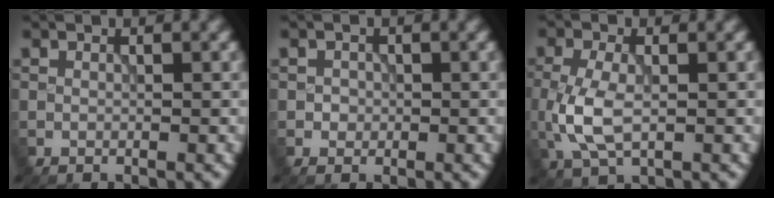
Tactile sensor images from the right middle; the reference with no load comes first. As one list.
[{"total": 0.9, "force": [0.0, 0.9, 0.2], "torque": [0.003, -0.003, 0.000]}, {"total": 4.6, "force": [-0.6, 2.4, 3.9], "torque": [-0.102, -0.006, -0.012]}]